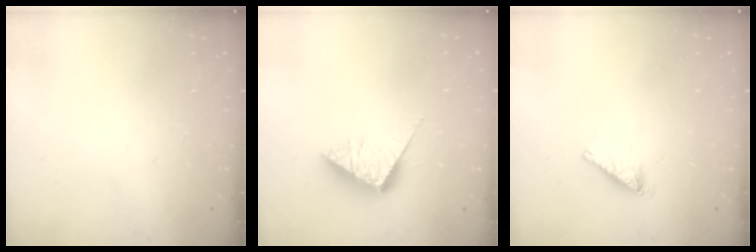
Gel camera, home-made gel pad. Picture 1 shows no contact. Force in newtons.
{"total": 8.2, "press": 8.2, "slide": 0.4}
{"total": 2.1, "press": 2.0, "slide": 0.3}